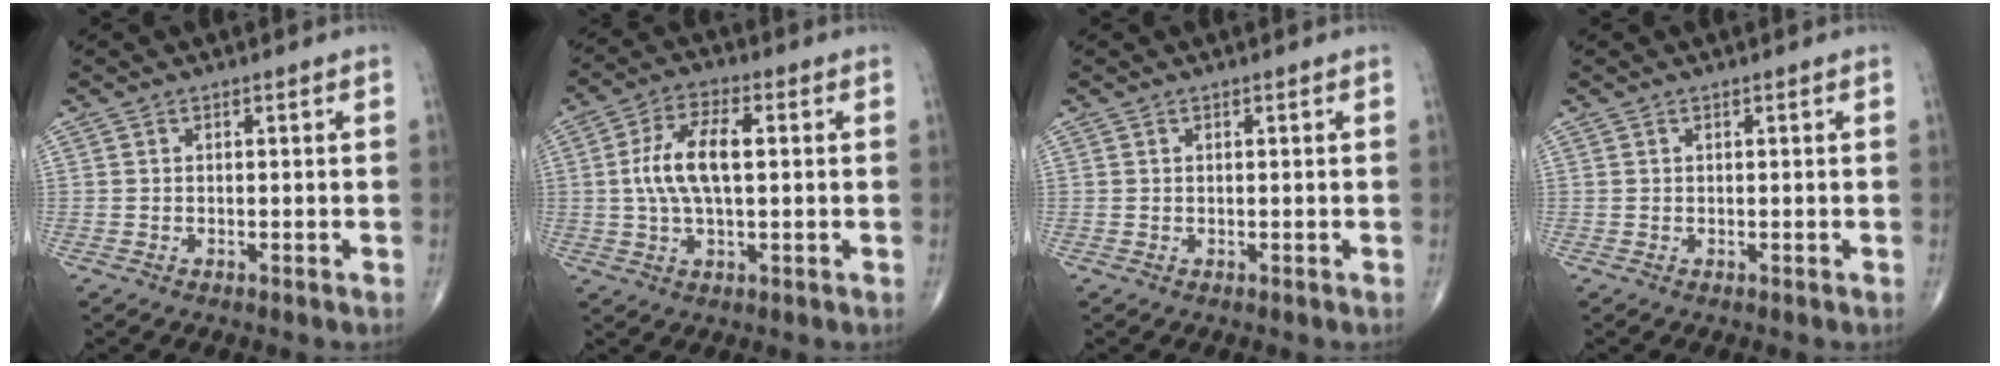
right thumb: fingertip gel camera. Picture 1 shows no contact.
{"total": 10.0, "force": [0.8, 4.4, 9.0], "torque": [-0.183, 0.015, 0.013]}
{"total": 0.0}
{"total": 0.0}